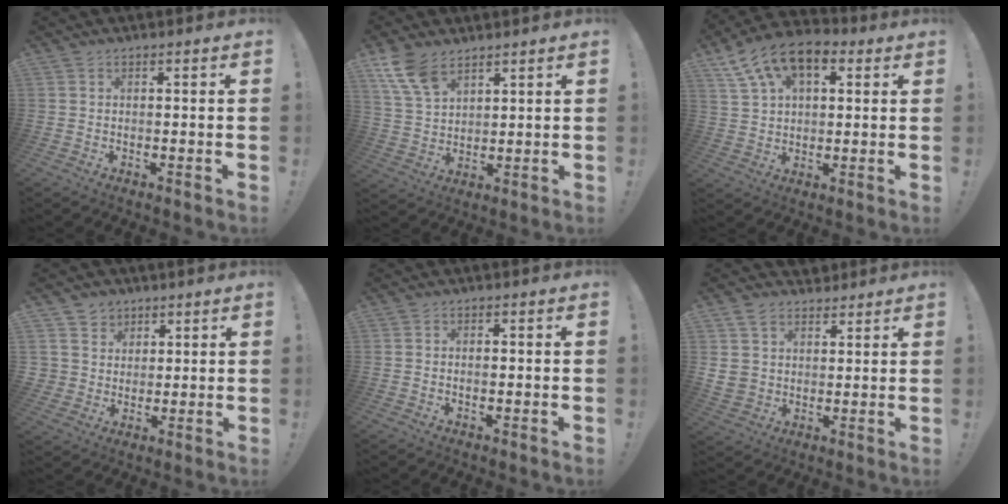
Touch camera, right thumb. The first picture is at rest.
{"total": 10.0, "force": [6.6, 5.1, 5.5], "torque": [-0.120, -0.029, 0.130]}
{"total": 13.7, "force": [6.9, 8.2, 8.6], "torque": [-0.158, -0.029, 0.132]}
{"total": 6.9, "force": [2.8, 6.3, 0.6], "torque": [-0.004, -0.020, 0.058]}
{"total": 1.0, "force": [-0.3, 0.4, 0.9], "torque": [-0.011, -0.001, -0.007]}
{"total": 8.4, "force": [5.1, 6.3, 2.2], "torque": [-0.046, -0.025, 0.106]}